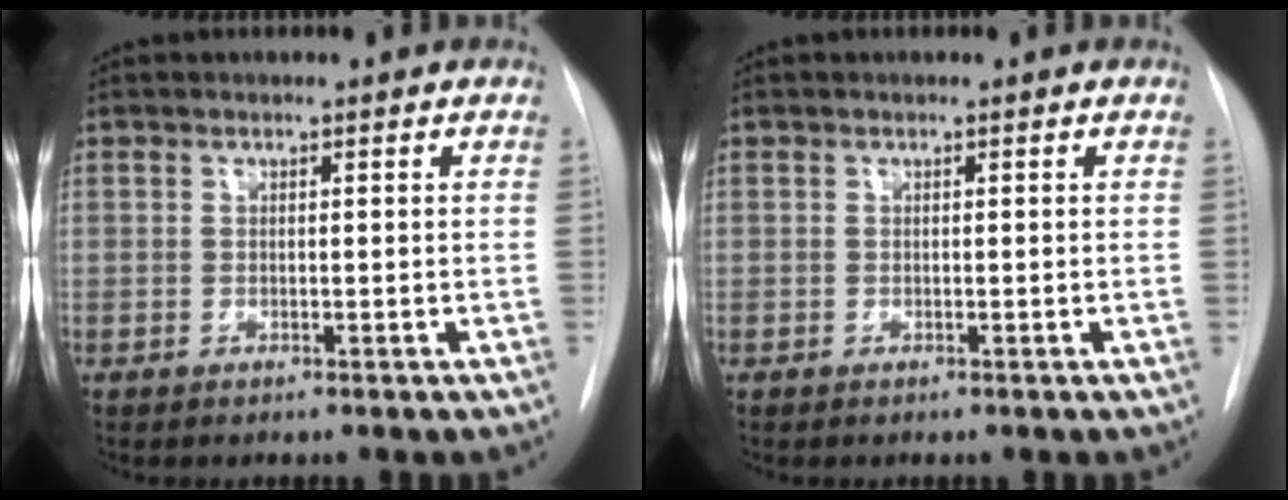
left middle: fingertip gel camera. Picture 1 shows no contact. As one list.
[{"total": 0.0}]